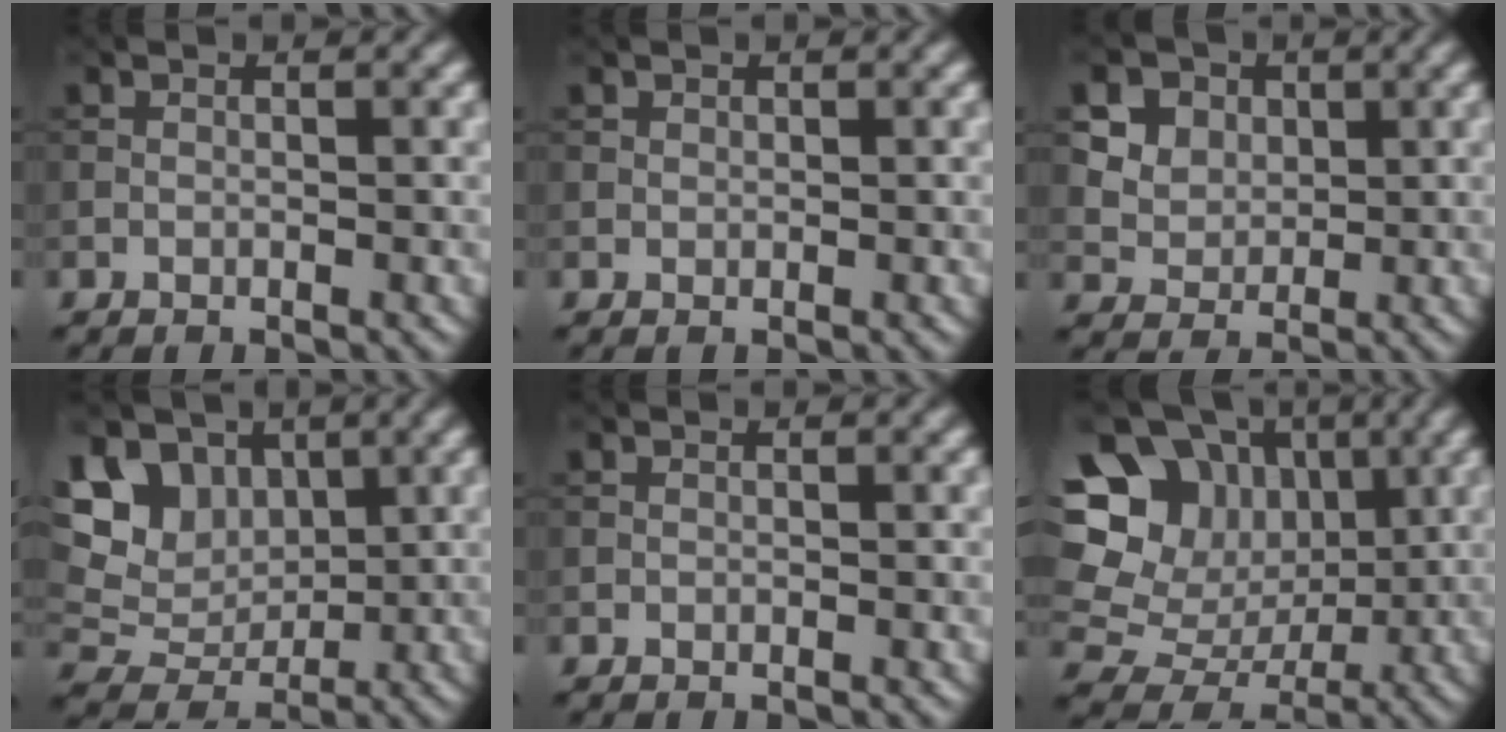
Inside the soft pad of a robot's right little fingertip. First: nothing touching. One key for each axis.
{"total": 0.0}
{"total": 9.1, "fx": 4.1, "fy": 7.2, "fz": 3.8, "tx": -0.088, "ty": 0.031, "tz": 0.055}
{"total": 6.2, "fx": 2.8, "fy": 4.9, "fz": 2.7, "tx": -0.053, "ty": 0.004, "tz": 0.047}
{"total": 0.0}
{"total": 15.0, "fx": 4.4, "fy": 13.0, "fz": 6.0, "tx": -0.178, "ty": 0.018, "tz": 0.073}